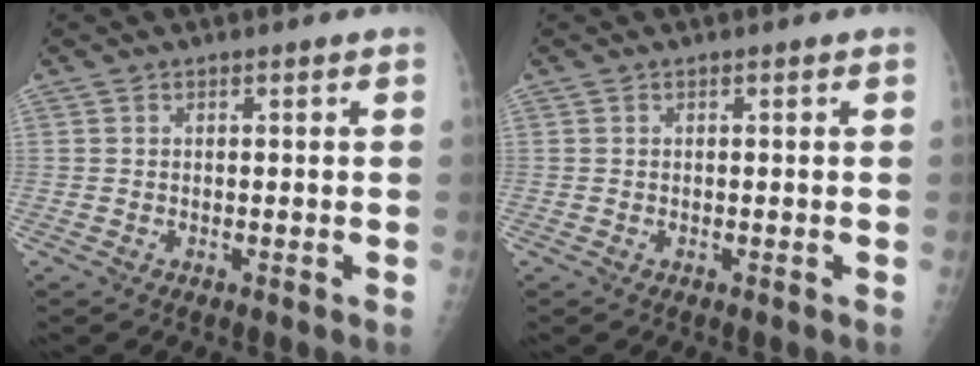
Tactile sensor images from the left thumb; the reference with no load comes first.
{"total": 0.0}